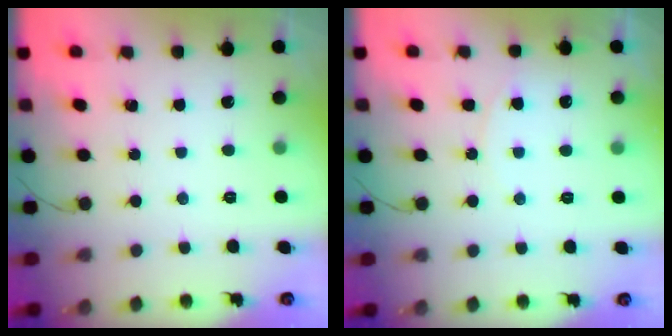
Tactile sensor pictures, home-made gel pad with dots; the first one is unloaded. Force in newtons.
{"total": 4.8, "press": 4.8, "slide": 0.7}